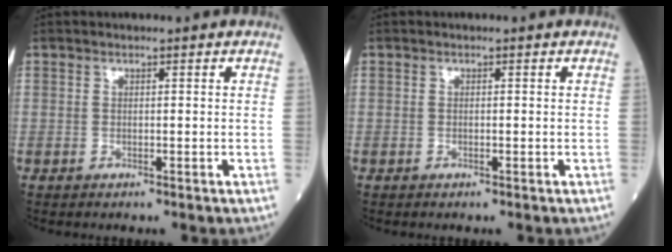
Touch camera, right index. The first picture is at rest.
{"total": 0.5, "force": [-0.1, 0.3, 0.4], "torque": [-0.016, -0.001, -0.001]}